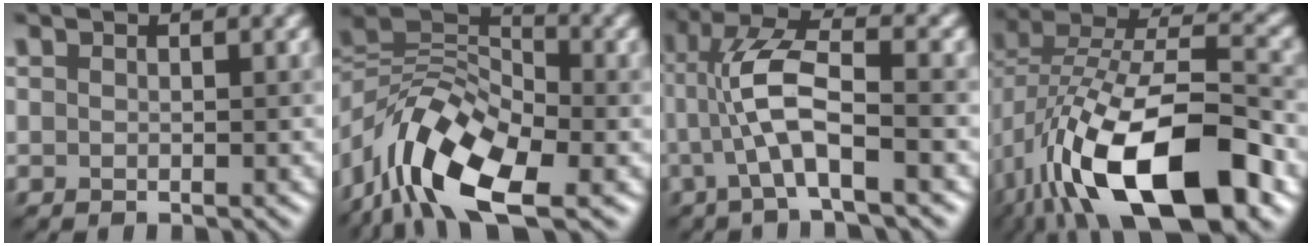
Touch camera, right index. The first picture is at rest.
{"total": 12.3, "force": [-5.2, 6.3, 9.2], "torque": [-0.161, 0.011, -0.108]}
{"total": 6.0, "force": [-1.1, 1.2, 5.8], "torque": [-0.115, 0.014, -0.025]}
{"total": 15.6, "force": [-7.3, 6.2, 12.3], "torque": [-0.218, 0.004, -0.131]}